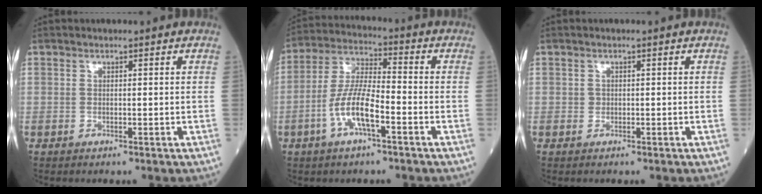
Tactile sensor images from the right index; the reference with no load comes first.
{"total": 9.0, "force": [-3.5, 2.1, 8.1], "torque": [-0.169, 0.007, -0.070]}
{"total": 0.6, "force": [-0.1, 0.6, 0.1], "torque": [0.000, 0.004, -0.002]}